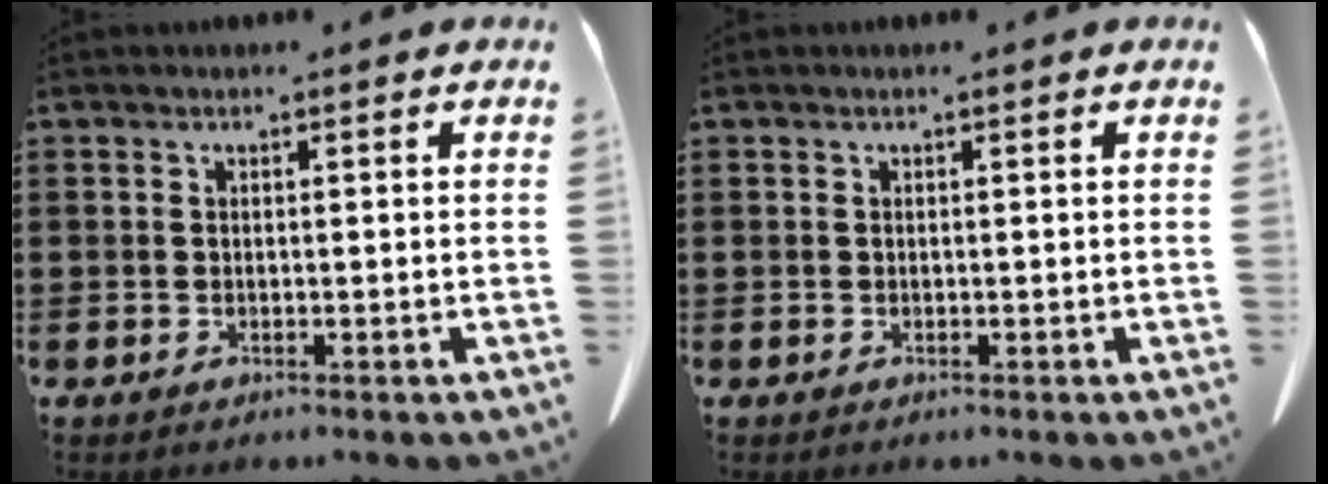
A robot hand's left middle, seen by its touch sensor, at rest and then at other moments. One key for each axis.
{"total": 0.0}